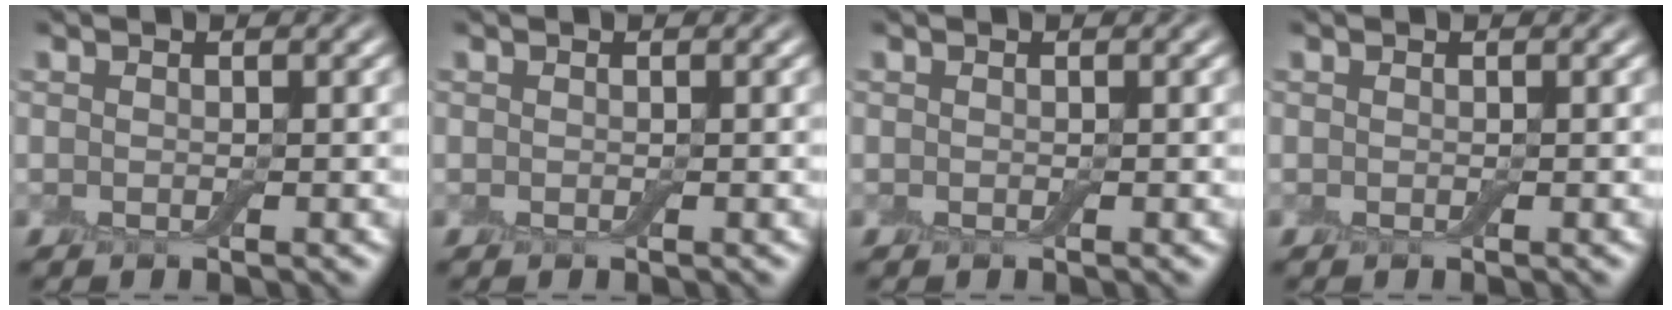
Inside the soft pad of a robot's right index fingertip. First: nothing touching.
{"total": 0.0}
{"total": 0.0}
{"total": 0.0}